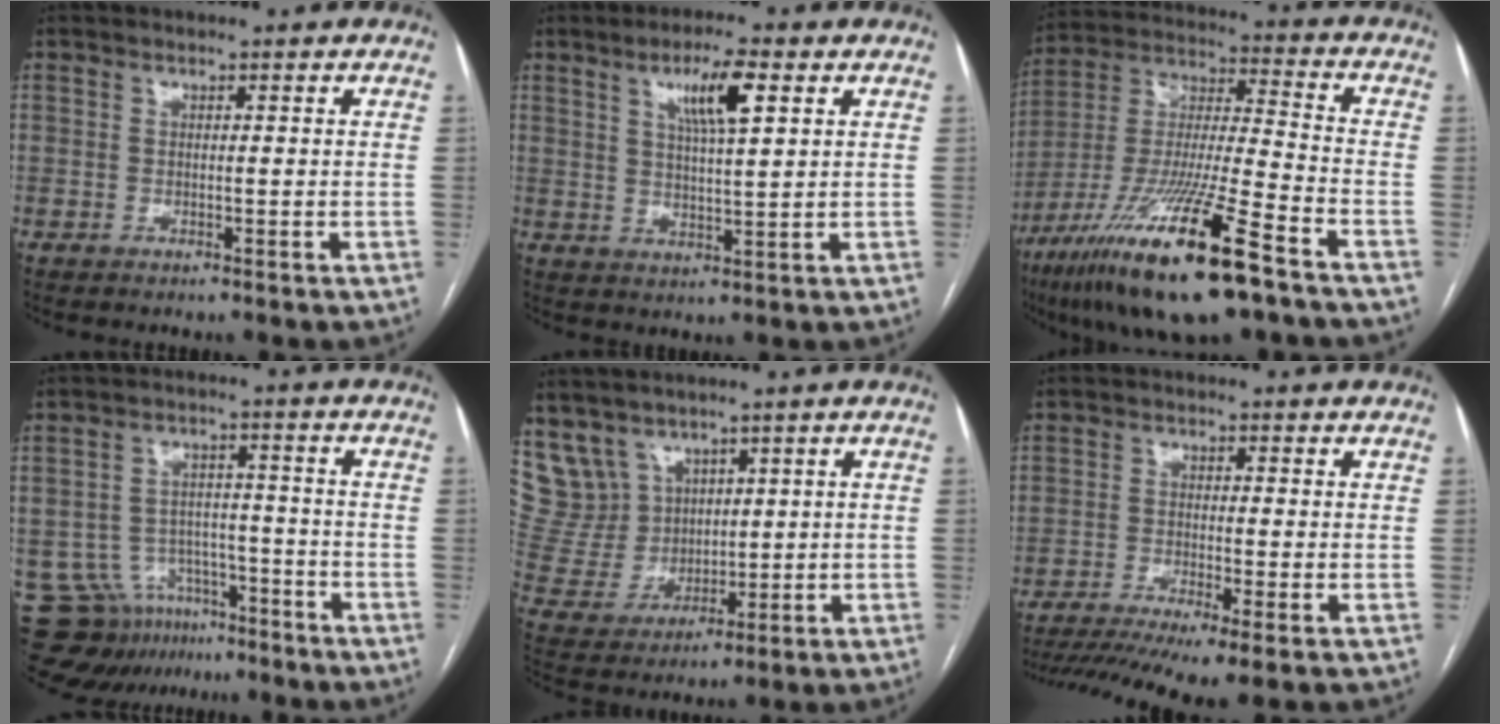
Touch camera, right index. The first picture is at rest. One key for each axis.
{"total": 7.0, "fx": 3.2, "fy": 0.8, "fz": 6.2, "tx": -0.112, "ty": 0.004, "tz": 0.056}
{"total": 21.3, "fx": -12.5, "fy": 1.5, "fz": 17.2, "tx": -0.339, "ty": -0.046, "tz": -0.228}
{"total": 10.9, "fx": -8.1, "fy": 6.9, "fz": 2.3, "tx": -0.035, "ty": 0.030, "tz": -0.119}
{"total": 9.0, "fx": 6.0, "fy": 6.7, "fz": 0.8, "tx": -0.033, "ty": 0.033, "tz": 0.142}
{"total": 12.2, "fx": -8.6, "fy": 1.1, "fz": 8.5, "tx": -0.150, "ty": -0.017, "tz": -0.140}